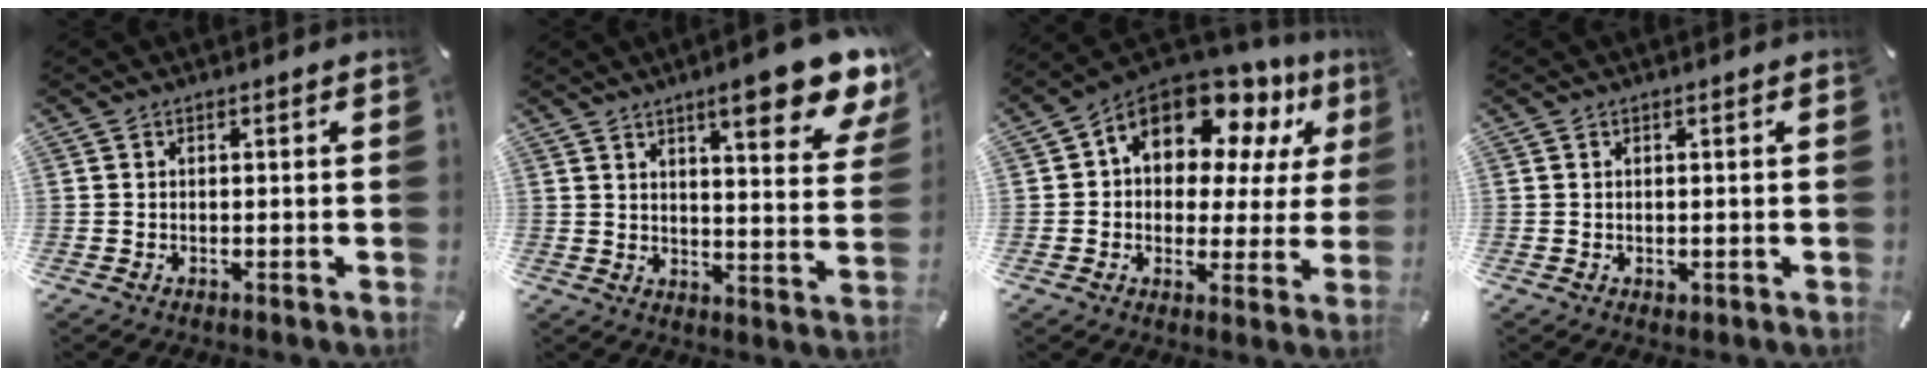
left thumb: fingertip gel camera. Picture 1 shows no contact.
{"total": 14.5, "force": [9.7, 3.6, 10.2], "torque": [-0.136, -0.064, 0.155]}
{"total": 14.5, "force": [8.4, 8.7, 7.9], "torque": [-0.133, -0.056, 0.152]}
{"total": 0.6, "force": [0.0, 0.5, 0.3], "torque": [-0.005, 0.003, 0.000]}